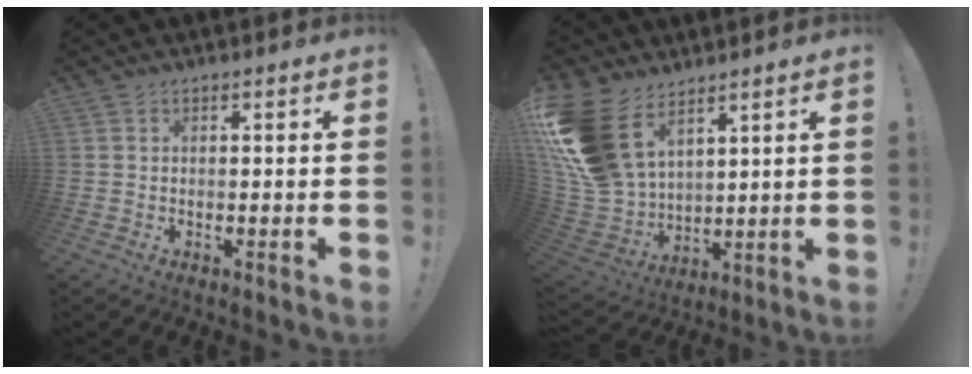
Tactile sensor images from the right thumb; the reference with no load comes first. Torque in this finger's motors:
{"motor_torque": [0.88, 4.12, 2.05, 0.72, 0.67]}